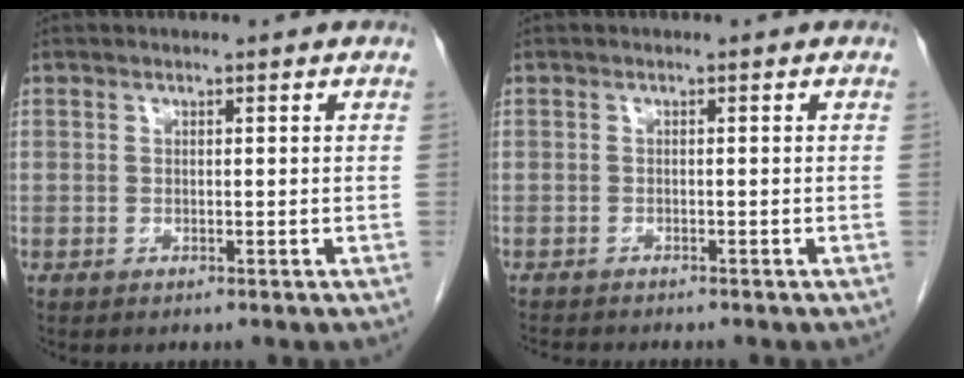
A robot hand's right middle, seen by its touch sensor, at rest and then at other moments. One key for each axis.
{"total": 3.1, "fx": -2.9, "fy": 0.3, "fz": 0.9, "tx": -0.014, "ty": -0.008, "tz": -0.044}